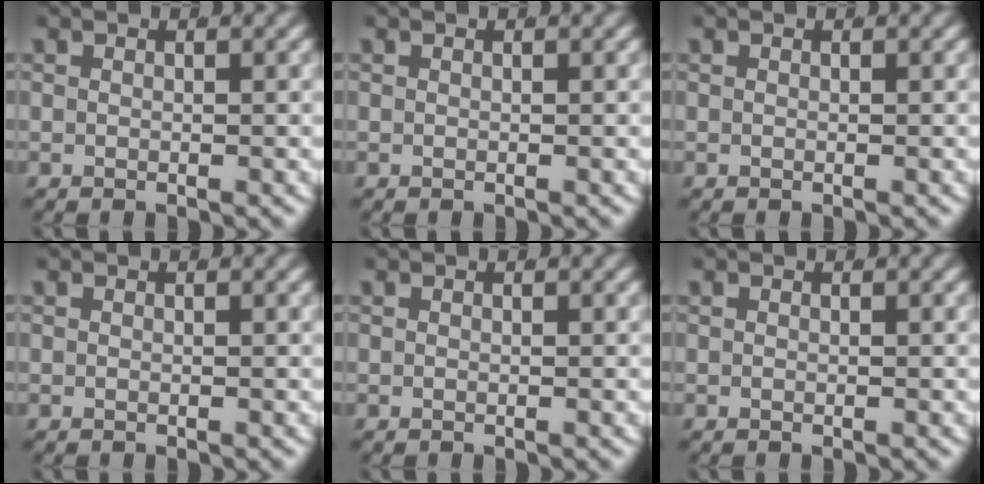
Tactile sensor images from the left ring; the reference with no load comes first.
{"total": 0.0}
{"total": 0.0}
{"total": 0.0}
{"total": 0.0}
{"total": 0.0}